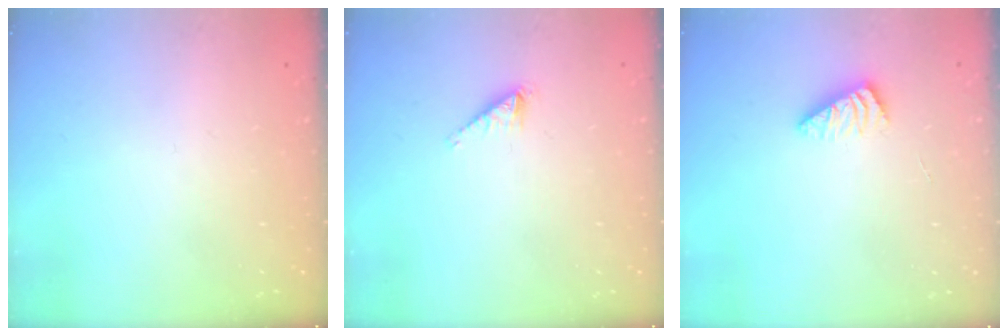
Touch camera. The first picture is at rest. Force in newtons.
{"total": 0.8, "press": 0.8, "slide": 0.1}
{"total": 2.5, "press": 2.4, "slide": 0.4}